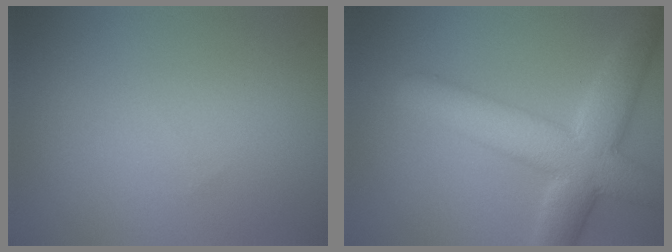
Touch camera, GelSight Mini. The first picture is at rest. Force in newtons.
{"total": 8.2, "press": 8.2, "slide": 0.5}